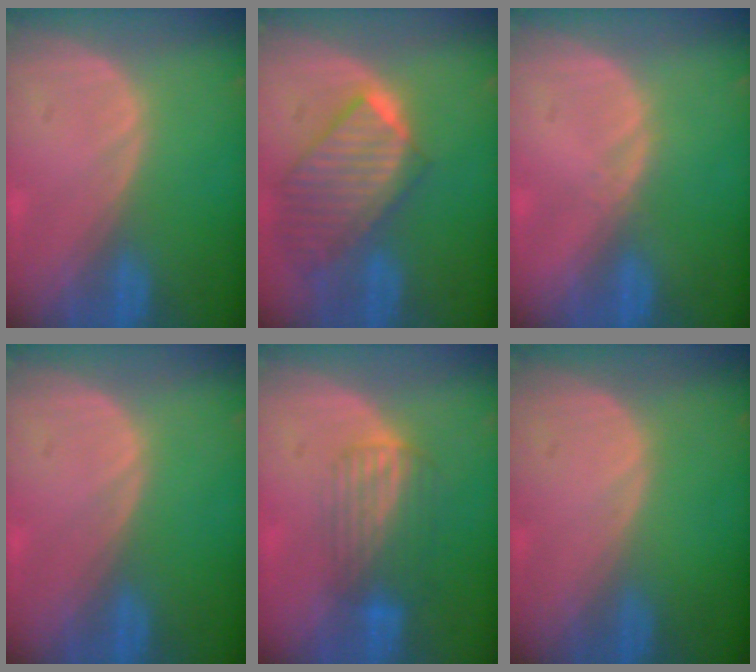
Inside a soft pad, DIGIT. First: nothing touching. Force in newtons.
{"total": 9.8, "press": 8.6, "slide": 4.8}
{"total": 0.8, "press": 0.6, "slide": 0.5}
{"total": 0.0}
{"total": 6.8, "press": 5.7, "slide": 3.7}
{"total": 0.0}